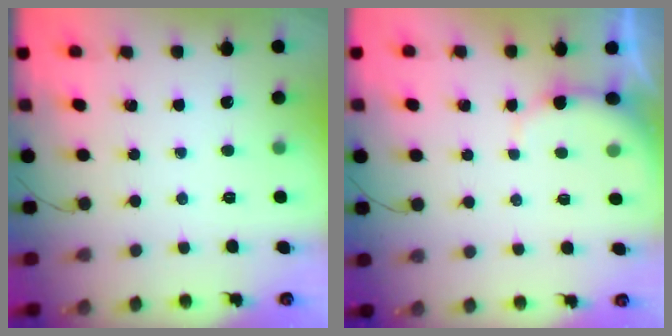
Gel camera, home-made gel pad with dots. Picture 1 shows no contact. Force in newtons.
{"total": 4.3, "press": 4.3, "slide": 0.4}